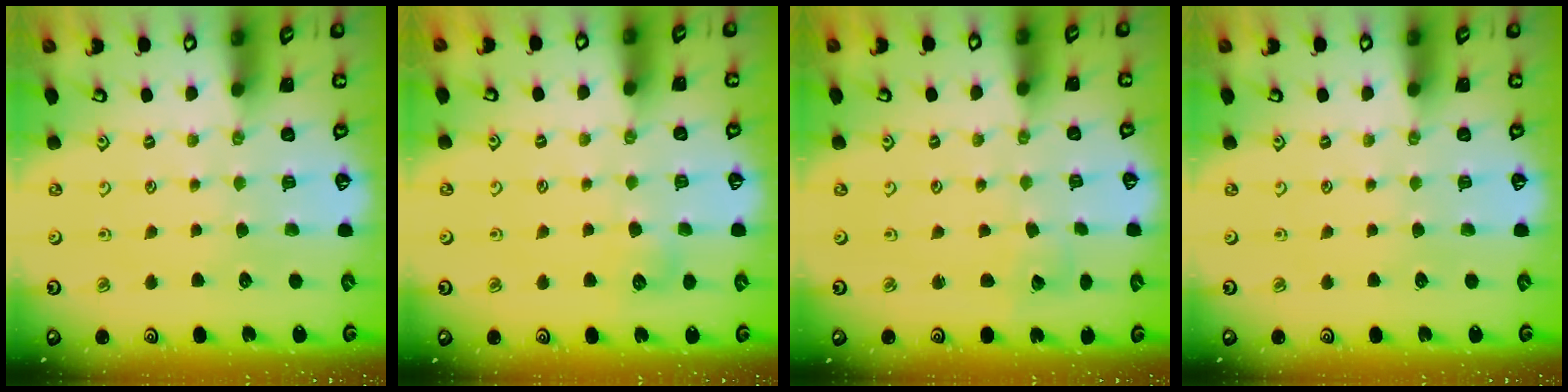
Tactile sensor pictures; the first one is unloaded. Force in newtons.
{"total": 5.3, "press": 5.2, "slide": 0.8}
{"total": 3.1, "press": 3.1, "slide": 0.3}
{"total": 0.0}